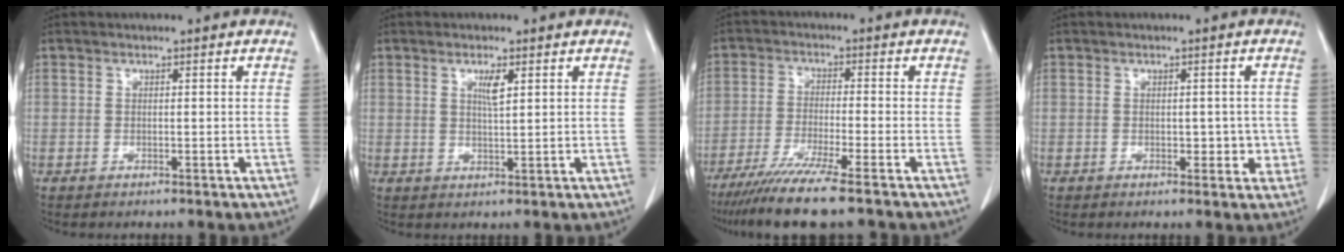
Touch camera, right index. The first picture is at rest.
{"total": 2.6, "force": [1.2, 0.3, 2.3], "torque": [-0.045, -0.003, 0.022]}
{"total": 10.8, "force": [-8.4, -0.9, 6.7], "torque": [-0.105, -0.033, -0.137]}
{"total": 3.1, "force": [-0.3, 2.1, 2.3], "torque": [-0.019, 0.006, 0.001]}